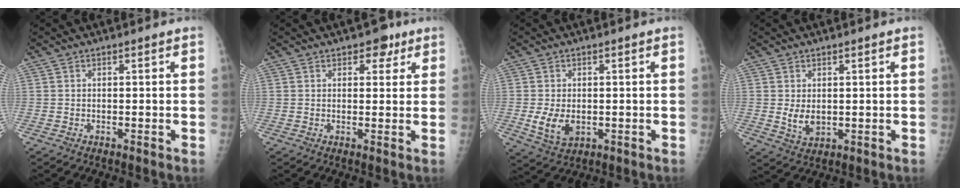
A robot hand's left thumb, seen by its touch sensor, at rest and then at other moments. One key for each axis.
{"total": 4.1, "fx": 2.4, "fy": 2.5, "fz": 2.2, "tx": -0.002, "ty": -0.008, "tz": 0.028}
{"total": 5.5, "fx": -0.5, "fy": 3.6, "fz": 4.1, "tx": -0.072, "ty": -0.012, "tz": 0.000}
{"total": 4.2, "fx": 0.9, "fy": 2.4, "fz": 3.3, "tx": -0.049, "ty": -0.015, "tz": 0.024}